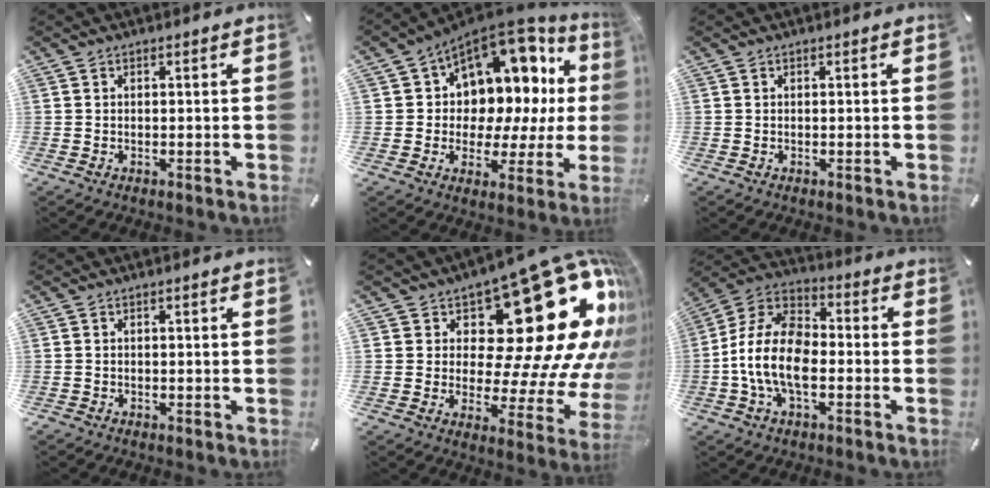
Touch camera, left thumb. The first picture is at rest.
{"total": 12.7, "force": [6.7, 8.6, 6.5], "torque": [-0.080, -0.083, 0.114]}
{"total": 0.0}
{"total": 0.8, "force": [-0.4, 0.5, 0.5], "torque": [-0.009, 0.002, -0.009]}
{"total": 29.3, "force": [12.2, 13.2, 23.1], "torque": [-0.288, -0.125, 0.225]}
{"total": 13.2, "force": [-4.5, 7.8, 9.6], "torque": [-0.212, 0.016, -0.086]}